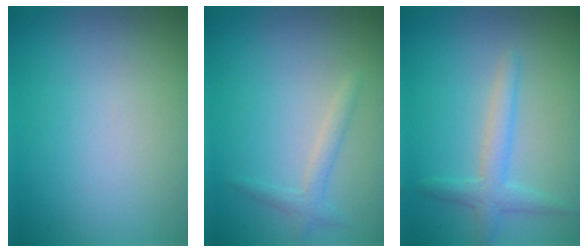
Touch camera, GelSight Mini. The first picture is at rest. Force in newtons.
{"total": 1.5, "press": 1.5, "slide": 0.0}
{"total": 2.3, "press": 2.3, "slide": 0.0}